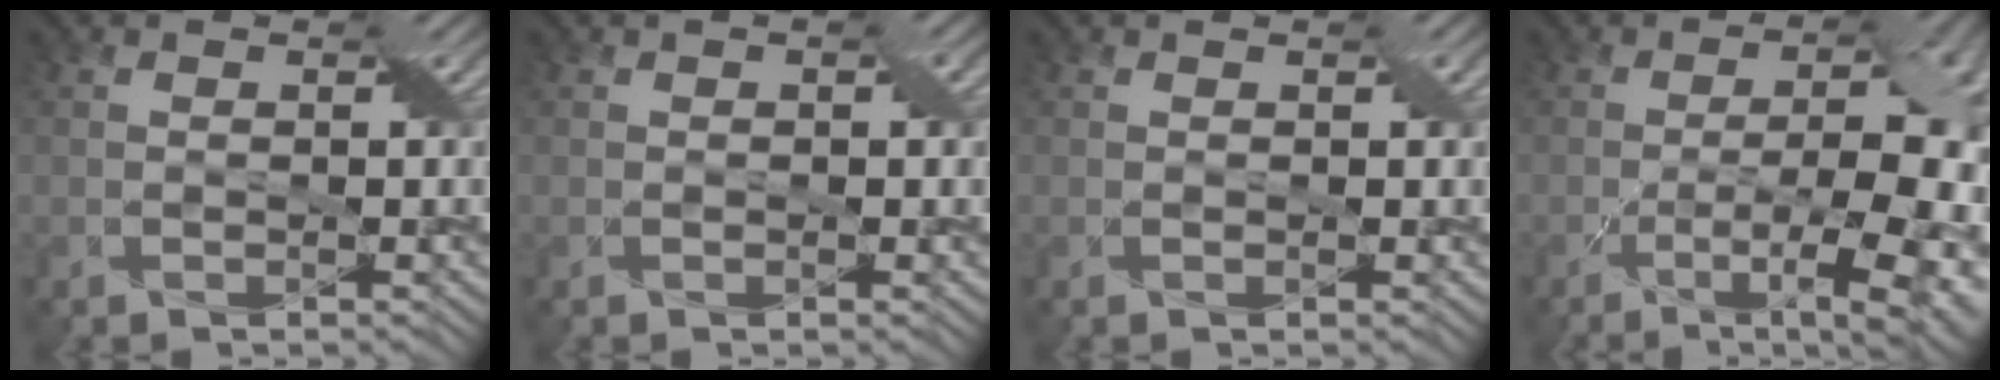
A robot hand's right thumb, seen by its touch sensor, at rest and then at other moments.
{"total": 1.6, "force": [0.3, 0.7, 1.4], "torque": [-0.018, 0.003, 0.006]}
{"total": 0.7, "force": [0.3, 0.2, 0.6], "torque": [-0.009, 0.002, 0.006]}
{"total": 15.7, "force": [-4.2, 5.9, 13.9], "torque": [-0.168, -0.006, -0.053]}